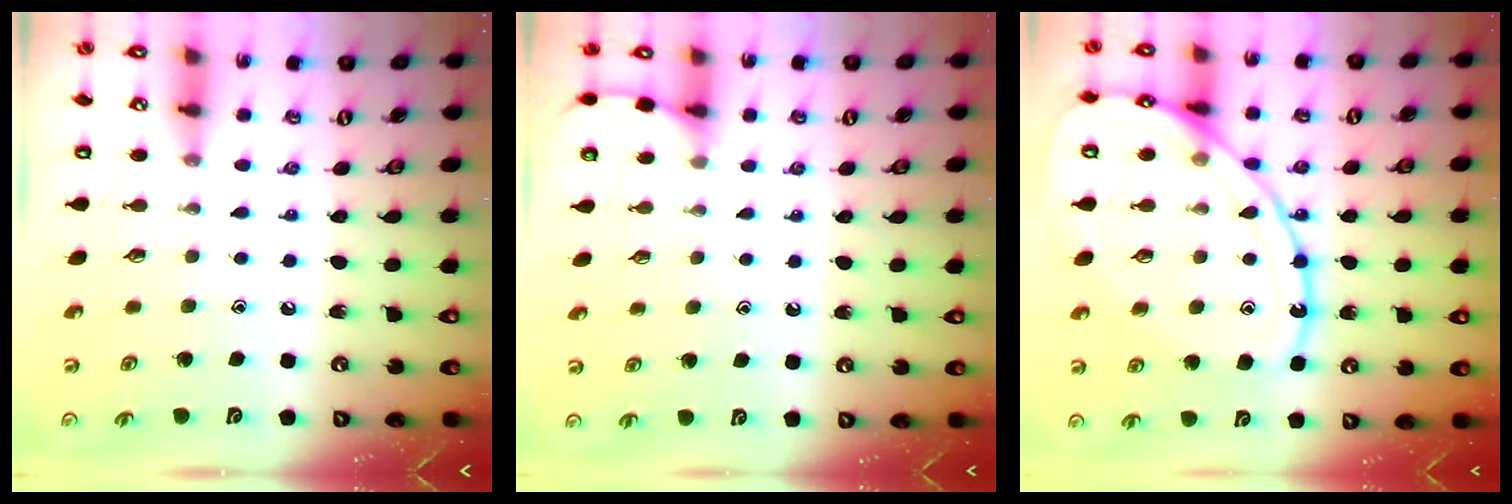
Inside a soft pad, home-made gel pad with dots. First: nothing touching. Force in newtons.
{"total": 4.3, "press": 4.2, "slide": 0.5}
{"total": 17.3, "press": 17.2, "slide": 1.8}